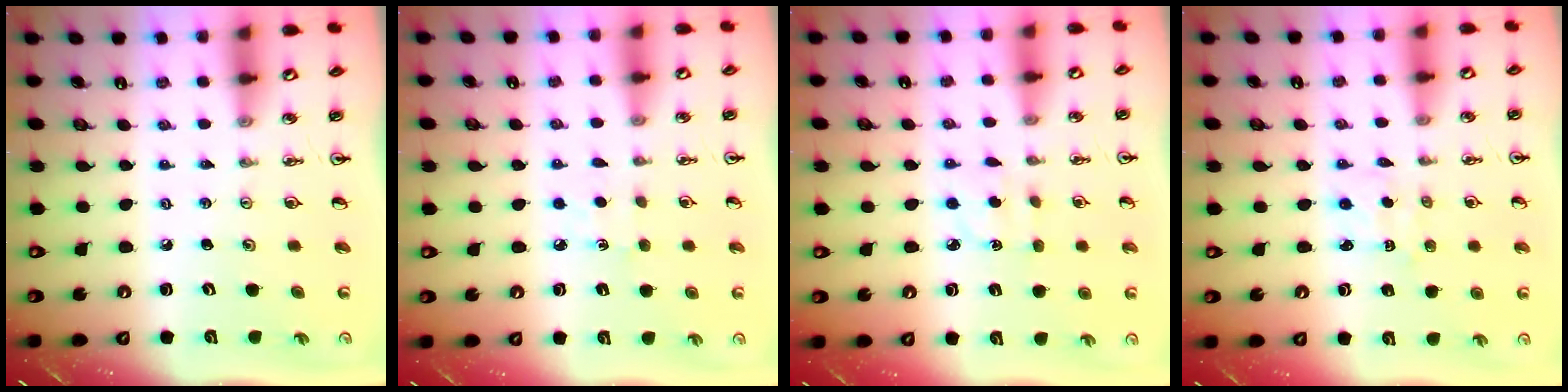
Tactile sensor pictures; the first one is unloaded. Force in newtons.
{"total": 4.8, "press": 4.7, "slide": 0.5}
{"total": 3.0, "press": 2.8, "slide": 0.8}
{"total": 1.8, "press": 1.7, "slide": 0.3}